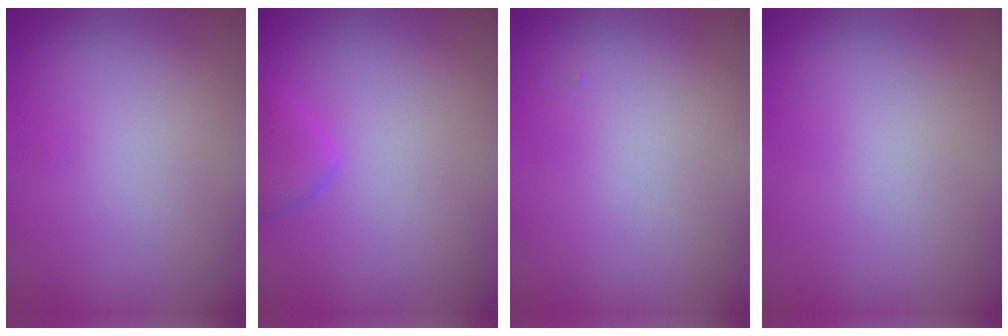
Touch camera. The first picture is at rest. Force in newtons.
{"total": 1.6, "press": 1.6, "slide": 0.2}
{"total": 0.0}
{"total": 0.0}